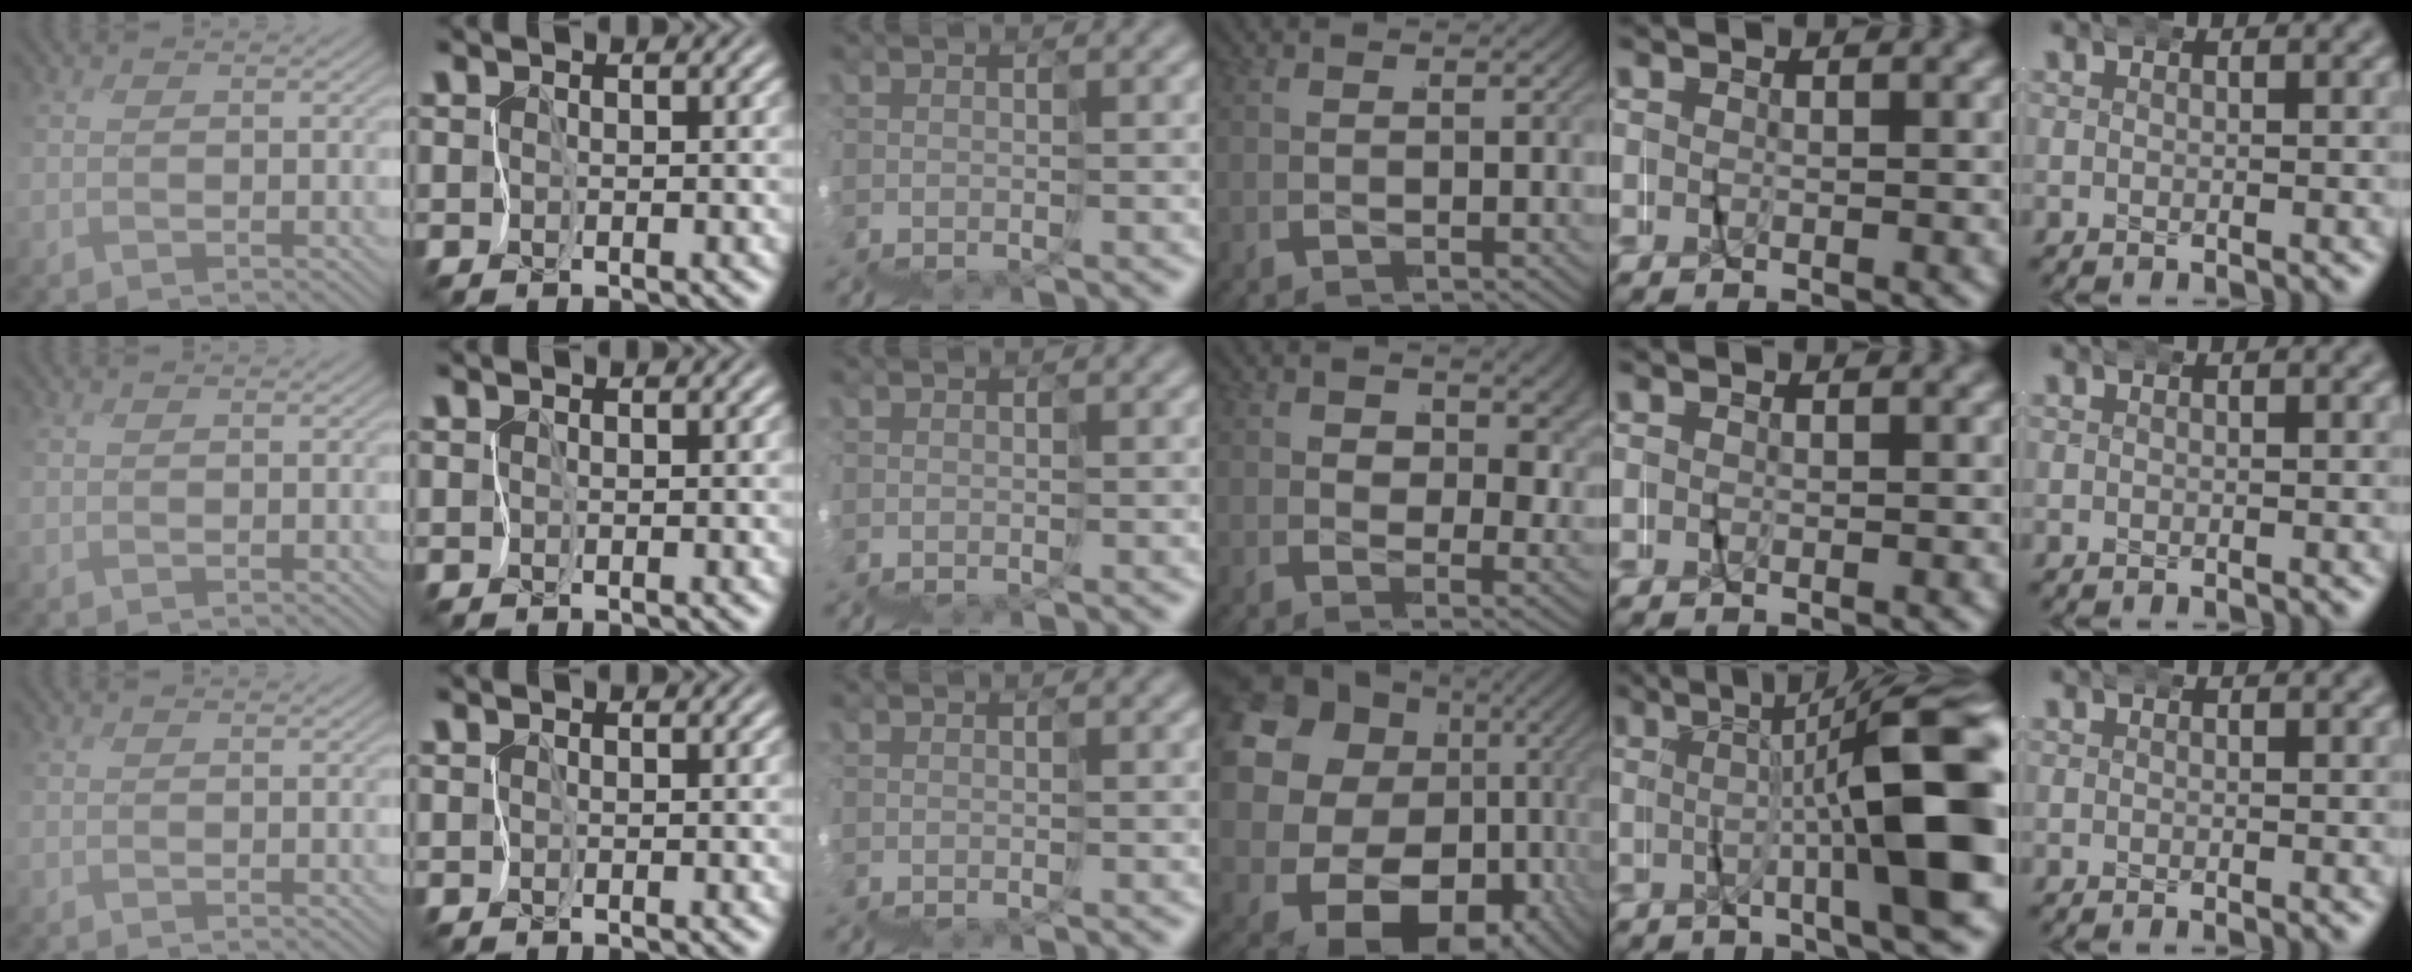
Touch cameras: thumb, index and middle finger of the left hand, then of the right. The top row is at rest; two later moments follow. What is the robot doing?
{"motion": "wrap", "object": "netting"}